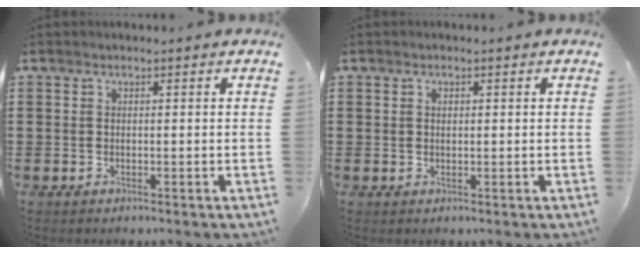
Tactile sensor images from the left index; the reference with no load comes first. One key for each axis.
{"total": 0.6, "fx": 0.3, "fy": 0.5, "fz": 0.3, "tx": -0.008, "ty": 0.002, "tz": 0.006}